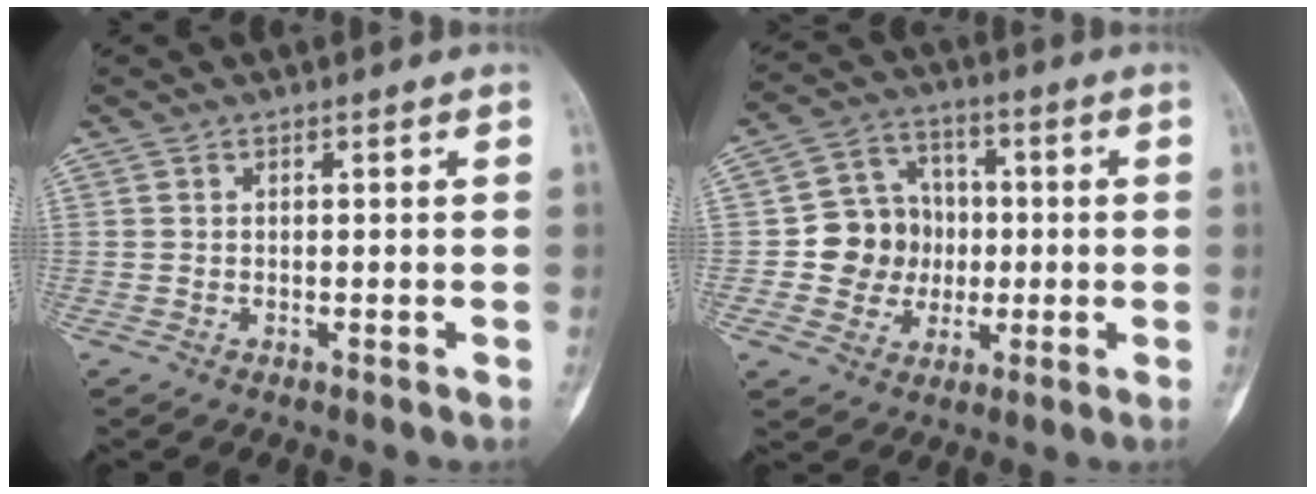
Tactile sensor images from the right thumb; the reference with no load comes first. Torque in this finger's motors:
{"motor_torque": [0.79, 1.52, 0.45, -0.58, 0.12]}